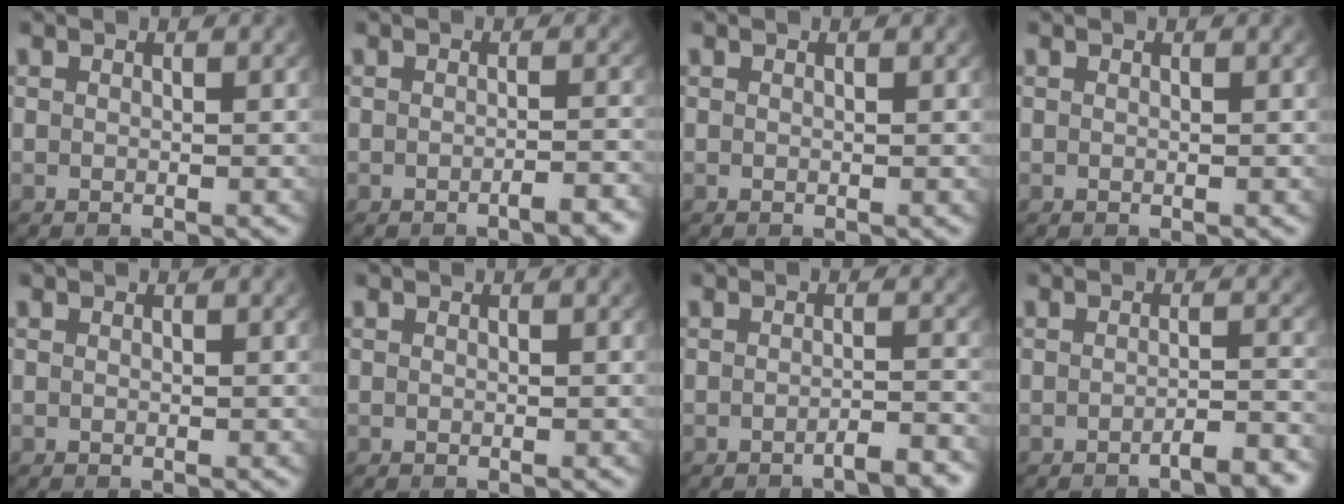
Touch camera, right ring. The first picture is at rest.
{"total": 1.4, "force": [-1.2, -0.1, 0.6], "torque": [-0.005, 0.002, -0.023]}
{"total": 0.0}
{"total": 0.0}
{"total": 0.0}
{"total": 0.0}
{"total": 1.8, "force": [-1.6, -0.1, 0.8], "torque": [-0.008, -0.001, -0.031]}
{"total": 2.1, "force": [-1.9, 0.0, 1.0], "torque": [-0.011, -0.003, -0.033]}